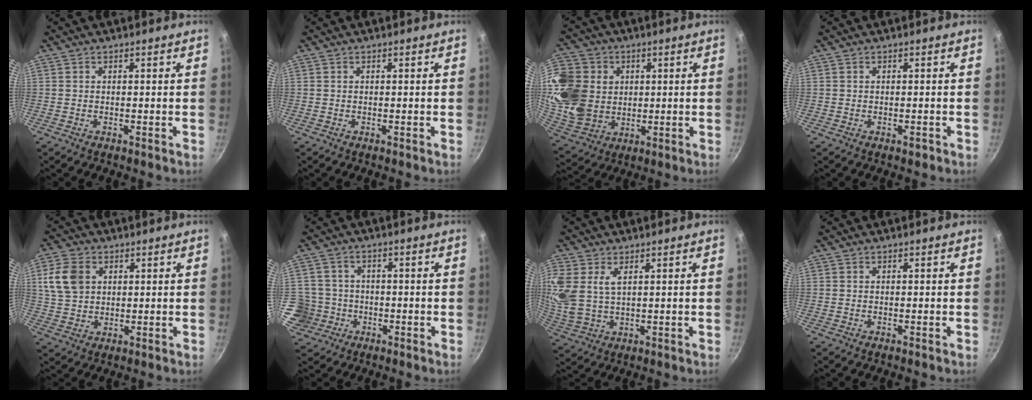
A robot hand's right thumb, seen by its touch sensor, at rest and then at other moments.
{"total": 0.0}
{"total": 21.1, "force": [4.3, 17.5, 11.1], "torque": [-0.233, -0.010, 0.094]}
{"total": 1.0, "force": [-0.5, 0.6, 0.6], "torque": [-0.007, 0.004, -0.005]}
{"total": 8.8, "force": [2.6, 6.6, 5.1], "torque": [-0.087, 0.003, 0.052]}
{"total": 9.0, "force": [-2.6, 8.3, 2.2], "torque": [-0.032, 0.028, -0.045]}
{"total": 11.1, "force": [3.9, 6.9, 7.7], "torque": [-0.180, -0.001, 0.088]}
{"total": 0.0}